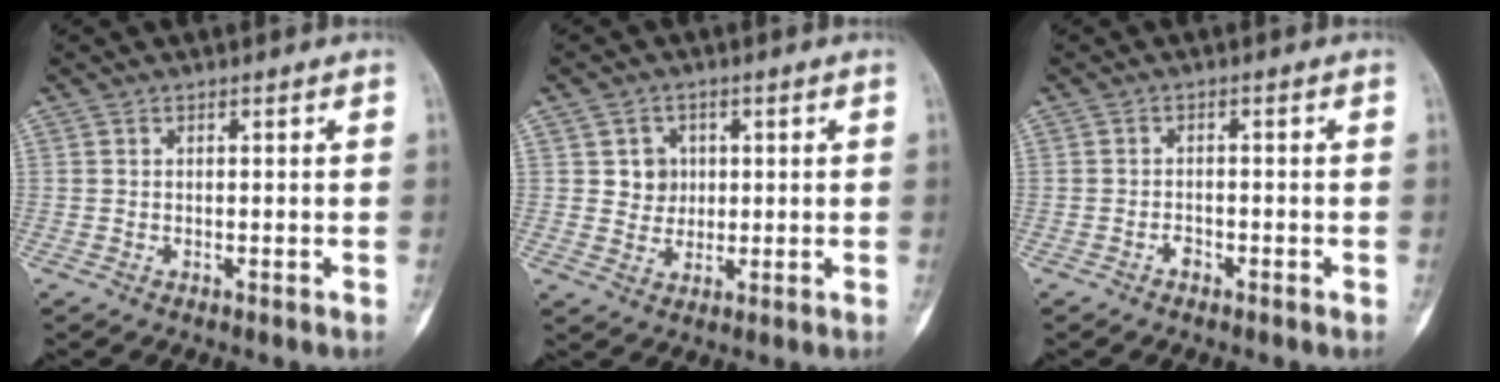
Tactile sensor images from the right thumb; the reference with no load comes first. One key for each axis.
{"total": 4.5, "fx": 1.0, "fy": 4.2, "fz": 1.4, "tx": 0.003, "ty": 0.000, "tz": 0.016}
{"total": 1.3, "fx": -0.9, "fy": 0.8, "fz": 0.5, "tx": -0.005, "ty": 0.006, "tz": -0.017}